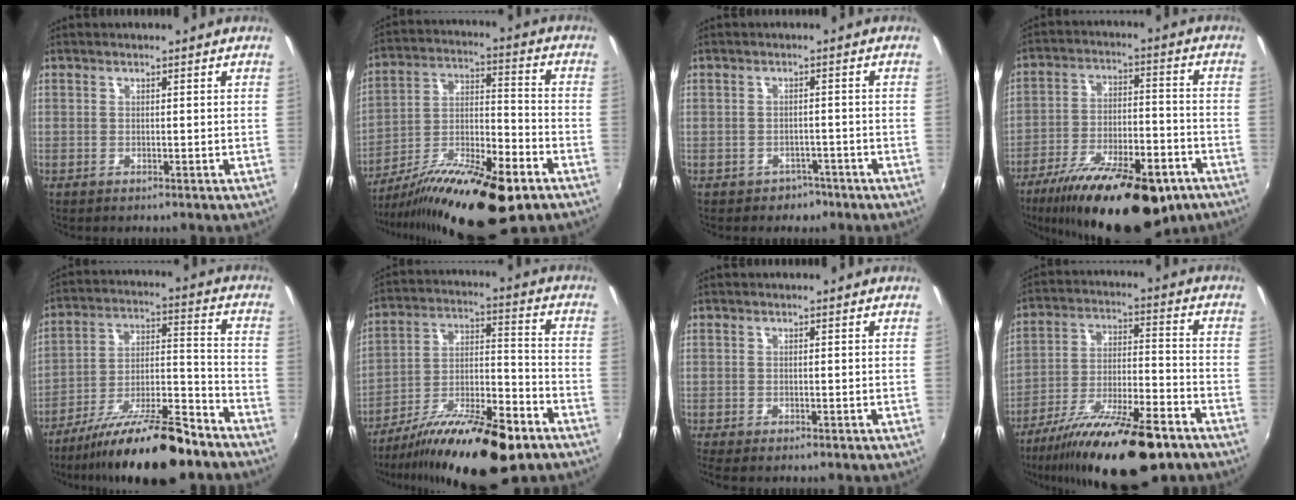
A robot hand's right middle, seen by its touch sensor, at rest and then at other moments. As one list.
[{"total": 21.5, "force": [-13.3, 5.8, 15.9], "torque": [-0.275, -0.023, -0.224]}, {"total": 2.9, "force": [-2.0, 2.1, 0.2], "torque": [-0.010, 0.001, -0.027]}, {"total": 23.6, "force": [-16.0, 8.4, 15.2], "torque": [-0.263, -0.033, -0.234]}, {"total": 19.1, "force": [-14.7, 3.6, 11.7], "torque": [-0.207, -0.021, -0.237]}, {"total": 20.7, "force": [-14.0, 5.0, 14.3], "torque": [-0.246, -0.024, -0.228]}, {"total": 1.8, "force": [-1.2, -0.2, 1.2], "torque": [-0.023, -0.010, -0.018]}, {"total": 21.3, "force": [-15.3, 5.0, 14.0], "torque": [-0.251, -0.042, -0.246]}]